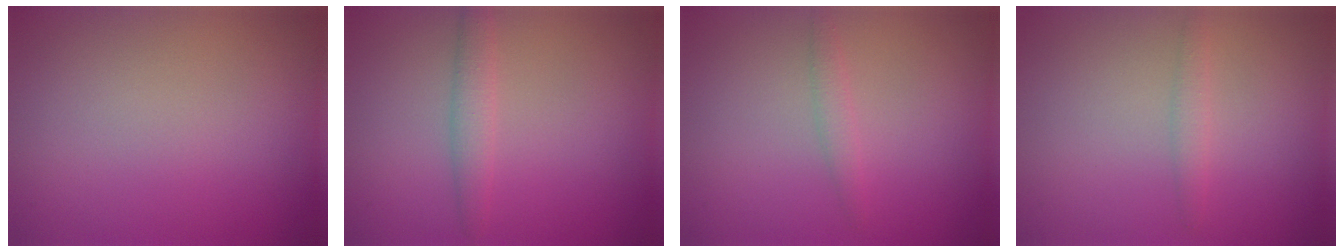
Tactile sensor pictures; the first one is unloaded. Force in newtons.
{"total": 1.8, "press": 1.8, "slide": 0.0}
{"total": 1.0, "press": 1.0, "slide": 0.1}
{"total": 1.1, "press": 1.1, "slide": 0.0}